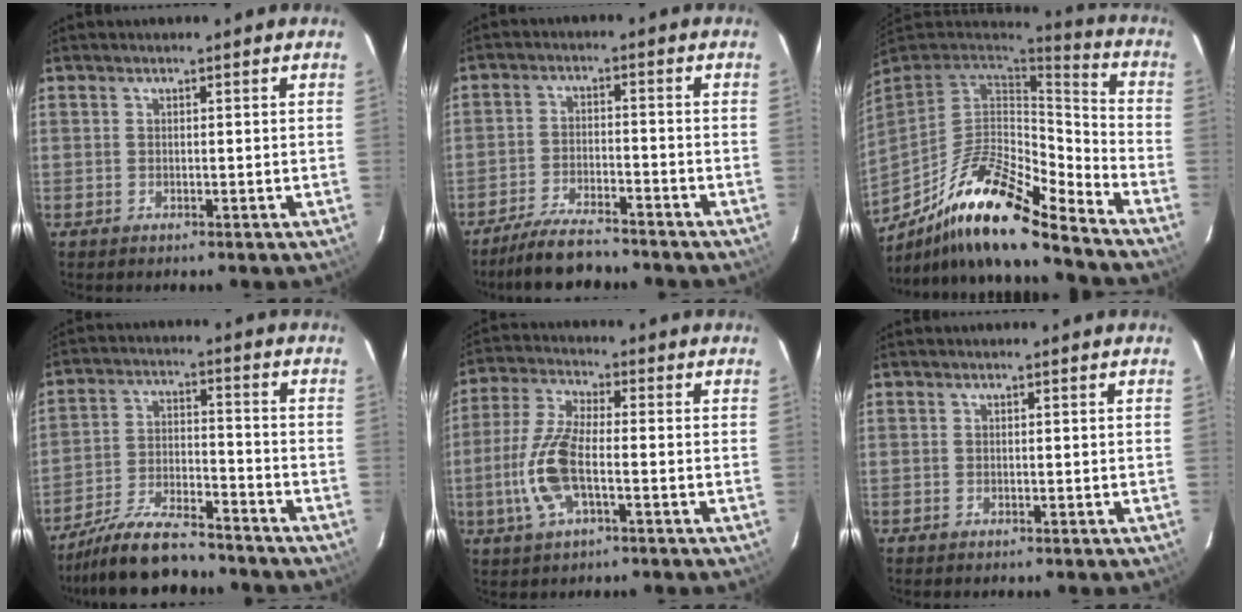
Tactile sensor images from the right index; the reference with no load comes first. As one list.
[{"total": 9.9, "force": [-8.7, 1.9, 4.1], "torque": [-0.102, -0.008, -0.148]}, {"total": 19.3, "force": [-13.4, 4.1, 13.2], "torque": [-0.245, -0.011, -0.253]}, {"total": 15.0, "force": [-13.1, 3.3, 6.5], "torque": [-0.143, -0.016, -0.221]}, {"total": 10.9, "force": [-2.8, 3.6, 9.9], "torque": [-0.221, 0.001, -0.058]}, {"total": 0.0}]